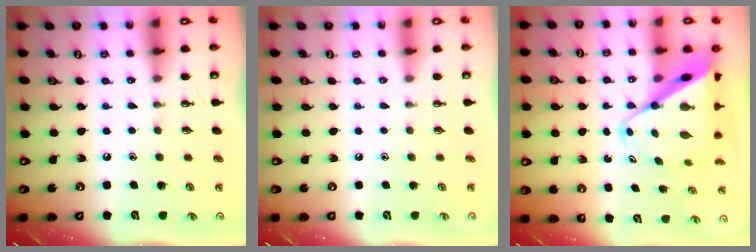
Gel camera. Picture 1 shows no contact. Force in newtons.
{"total": 0.0}
{"total": 11.7, "press": 11.7, "slide": 1.0}